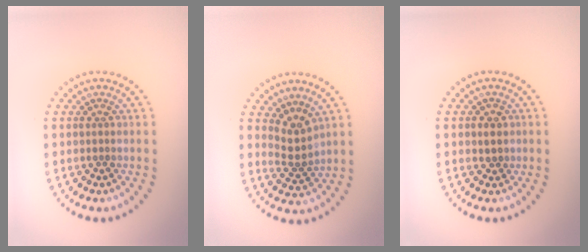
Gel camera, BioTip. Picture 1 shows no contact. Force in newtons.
{"total": 2.5, "press": 1.8, "slide": 1.8}
{"total": 1.0, "press": 0.9, "slide": 0.4}